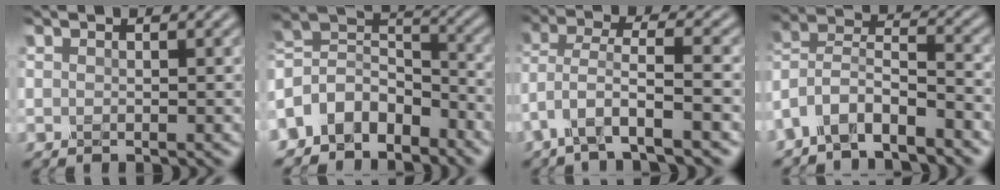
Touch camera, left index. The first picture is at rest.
{"total": 7.6, "force": [-4.9, 4.9, 3.2], "torque": [-0.048, 0.006, -0.105]}
{"total": 5.3, "force": [-2.9, 1.2, 4.2], "torque": [-0.084, 0.000, -0.060]}
{"total": 6.4, "force": [-5.1, 2.2, 3.2], "torque": [-0.055, 0.002, -0.099]}